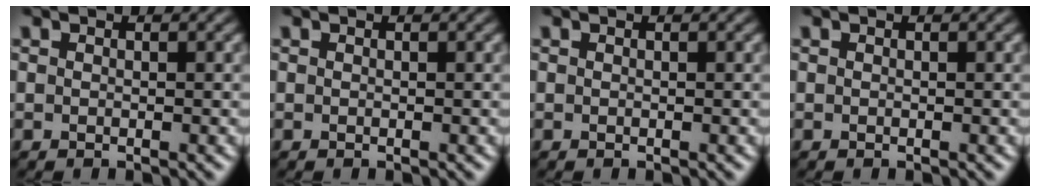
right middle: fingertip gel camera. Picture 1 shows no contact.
{"total": 0.0}
{"total": 0.0}
{"total": 0.0}